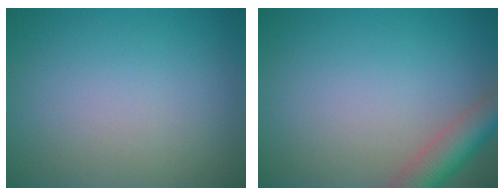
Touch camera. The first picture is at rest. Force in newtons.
{"total": 4.5, "press": 4.5, "slide": 0.2}